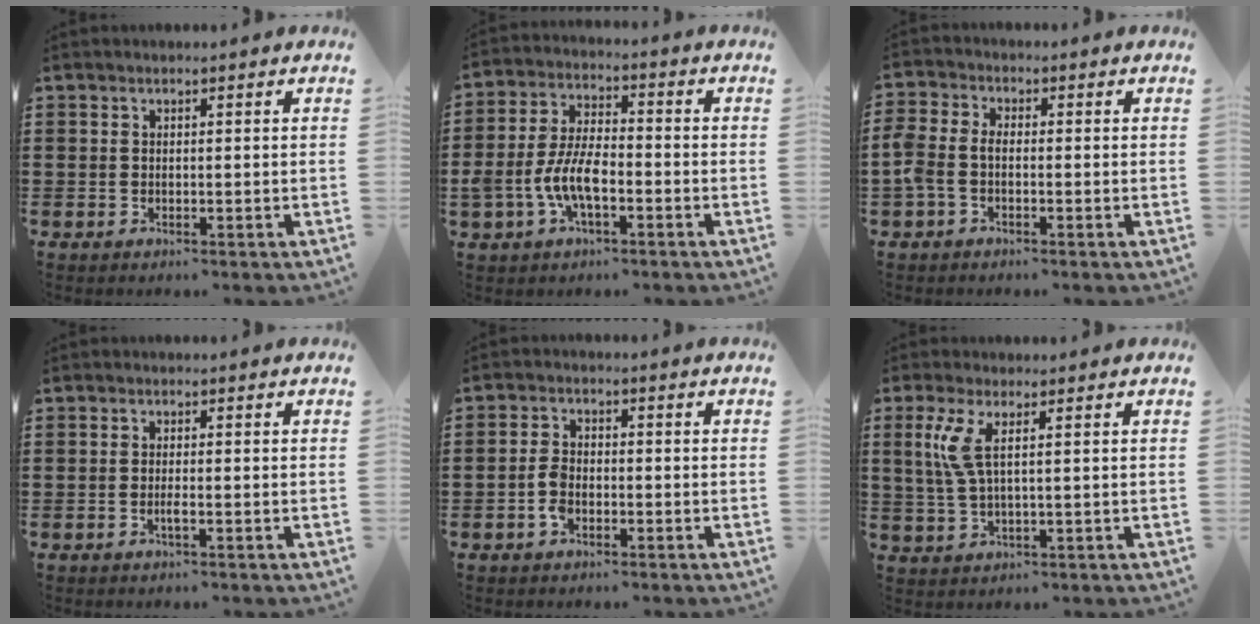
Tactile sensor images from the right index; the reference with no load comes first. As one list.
[{"total": 7.8, "force": [-2.9, 3.7, 6.3], "torque": [-0.153, -0.005, -0.062]}, {"total": 2.8, "force": [-1.2, 1.6, 1.8], "torque": [-0.057, -0.003, -0.031]}, {"total": 1.5, "force": [-0.7, 0.0, 1.3], "torque": [-0.031, -0.006, -0.014]}, {"total": 3.5, "force": [-1.3, 1.9, 2.6], "torque": [-0.068, -0.005, -0.030]}, {"total": 4.4, "force": [1.1, 0.8, 4.1], "torque": [-0.106, -0.010, 0.011]}]